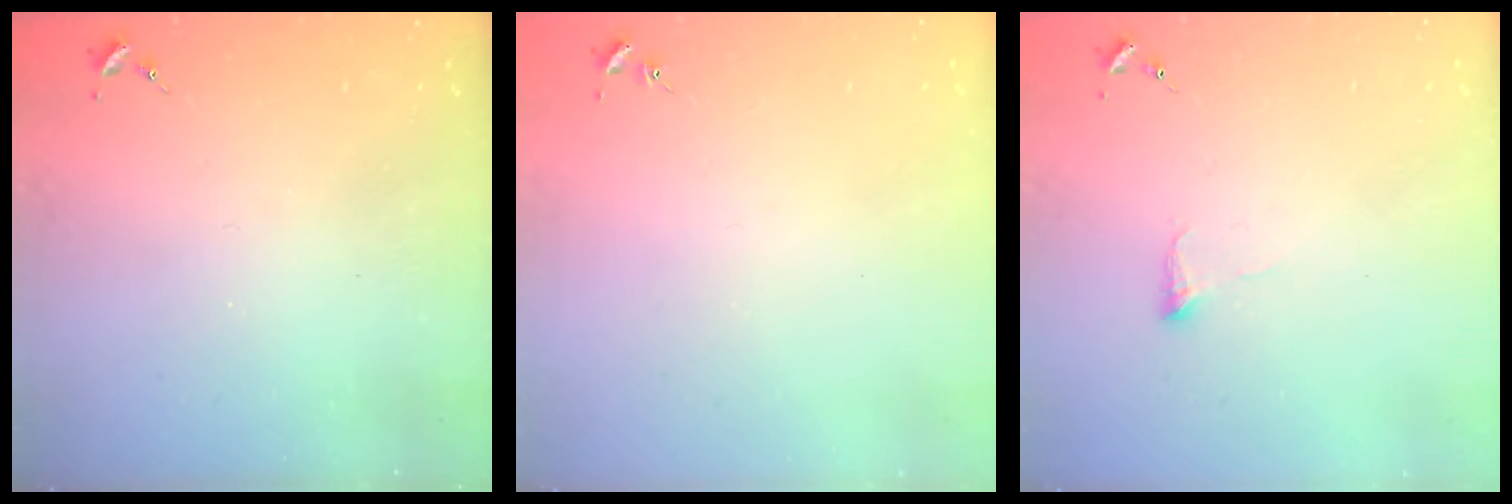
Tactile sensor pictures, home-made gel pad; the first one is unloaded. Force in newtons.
{"total": 0.9, "press": 0.9, "slide": 0.2}
{"total": 5.0, "press": 4.9, "slide": 1.0}